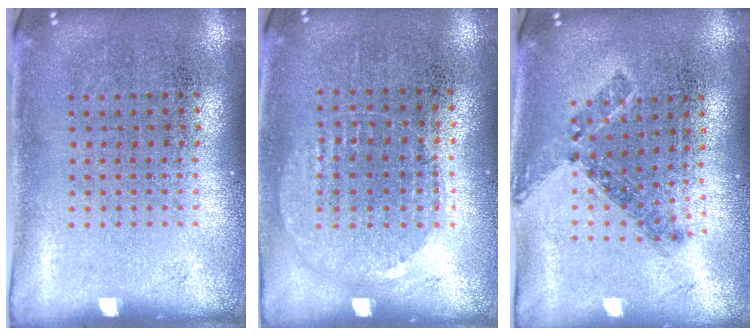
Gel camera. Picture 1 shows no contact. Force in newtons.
{"total": 0.9, "press": 0.9, "slide": 0.3}
{"total": 0.7, "press": 0.6, "slide": 0.3}